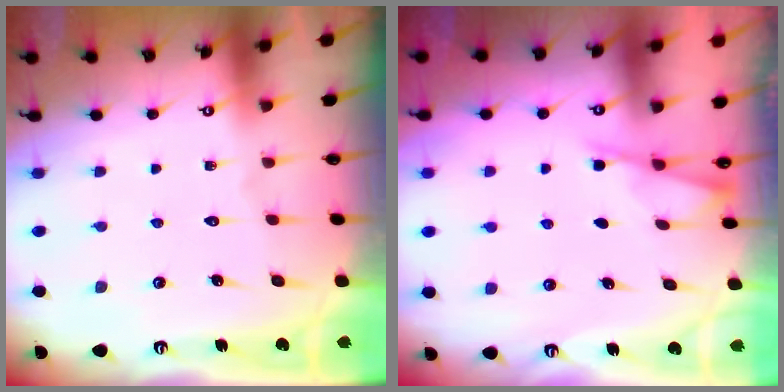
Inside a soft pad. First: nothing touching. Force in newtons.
{"total": 2.6, "press": 2.6, "slide": 0.4}